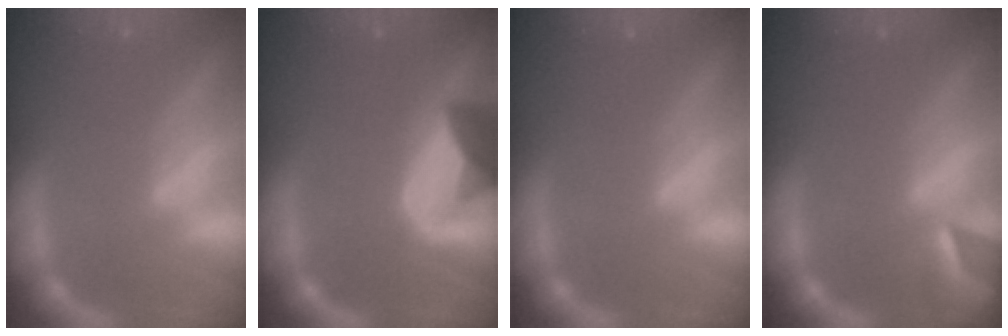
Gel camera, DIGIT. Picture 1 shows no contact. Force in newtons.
{"total": 8.4}
{"total": 0.0}
{"total": 3.4}